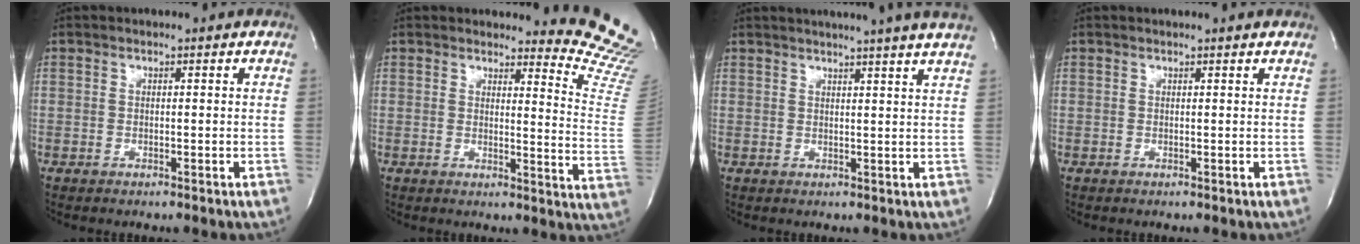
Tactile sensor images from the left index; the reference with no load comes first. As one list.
[{"total": 12.8, "force": [12.7, -0.6, 0.6], "torque": [0.015, -0.163, 0.108]}, {"total": 11.7, "force": [10.3, -1.3, 5.4], "torque": [-0.083, -0.012, 0.111]}, {"total": 1.9, "force": [1.8, -0.3, 0.4], "torque": [-0.013, 0.003, 0.018]}]